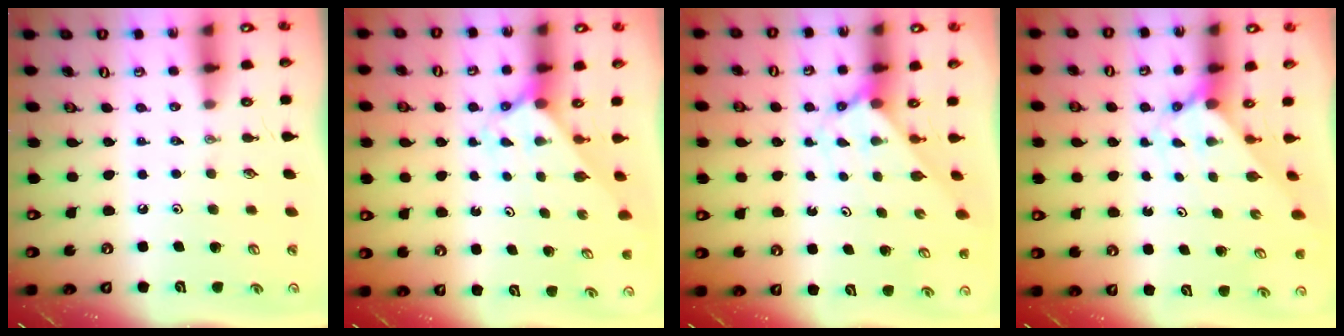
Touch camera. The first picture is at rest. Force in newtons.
{"total": 1.9, "press": 1.9, "slide": 0.1}
{"total": 2.5, "press": 2.5, "slide": 0.2}
{"total": 2.0, "press": 2.0, "slide": 0.2}